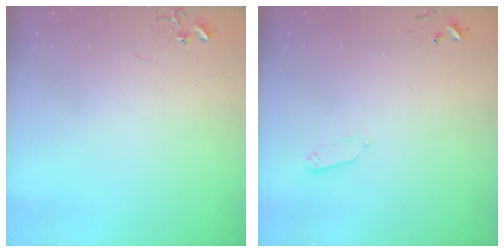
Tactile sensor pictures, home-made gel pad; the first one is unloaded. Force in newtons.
{"total": 4.0, "press": 3.9, "slide": 1.0}